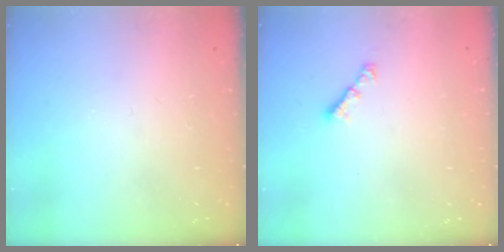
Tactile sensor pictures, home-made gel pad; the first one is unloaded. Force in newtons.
{"total": 2.8, "press": 2.8, "slide": 0.7}